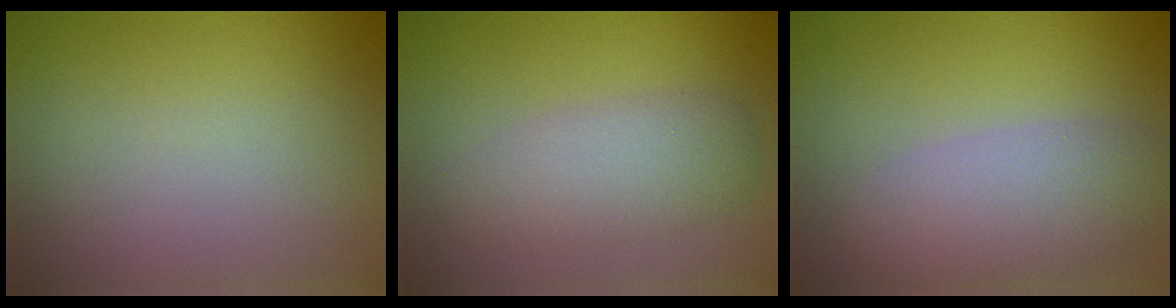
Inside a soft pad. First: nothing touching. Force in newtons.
{"total": 3.9, "press": 3.9, "slide": 0.1}
{"total": 5.3, "press": 5.3, "slide": 0.5}